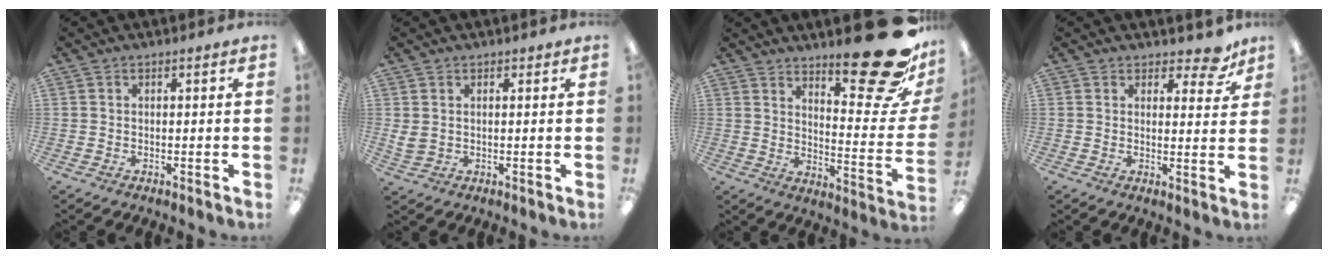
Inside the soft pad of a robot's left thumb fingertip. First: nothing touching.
{"total": 3.1, "force": [1.2, 2.6, 1.2], "torque": [-0.016, 0.001, 0.022]}
{"total": 22.6, "force": [15.4, 6.9, 15.1], "torque": [-0.187, -0.117, 0.246]}
{"total": 6.1, "force": [4.6, 2.9, 2.7], "torque": [-0.026, -0.027, 0.078]}